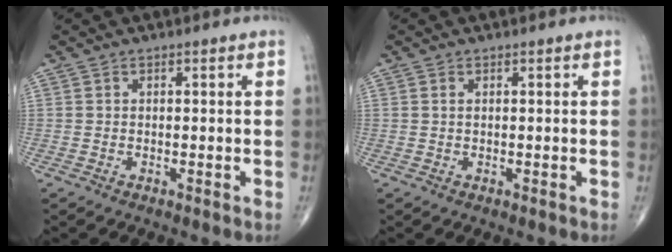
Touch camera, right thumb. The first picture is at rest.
{"total": 0.6, "force": [0.2, 0.2, 0.5], "torque": [-0.015, 0.003, 0.004]}